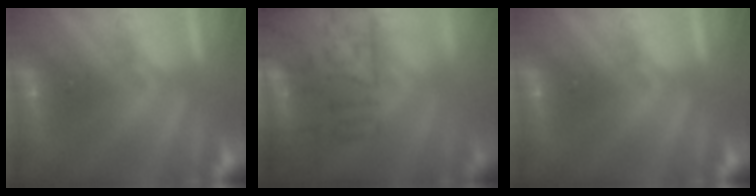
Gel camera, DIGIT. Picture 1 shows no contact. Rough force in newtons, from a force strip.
{"total": 8.6}
{"total": 0.0}